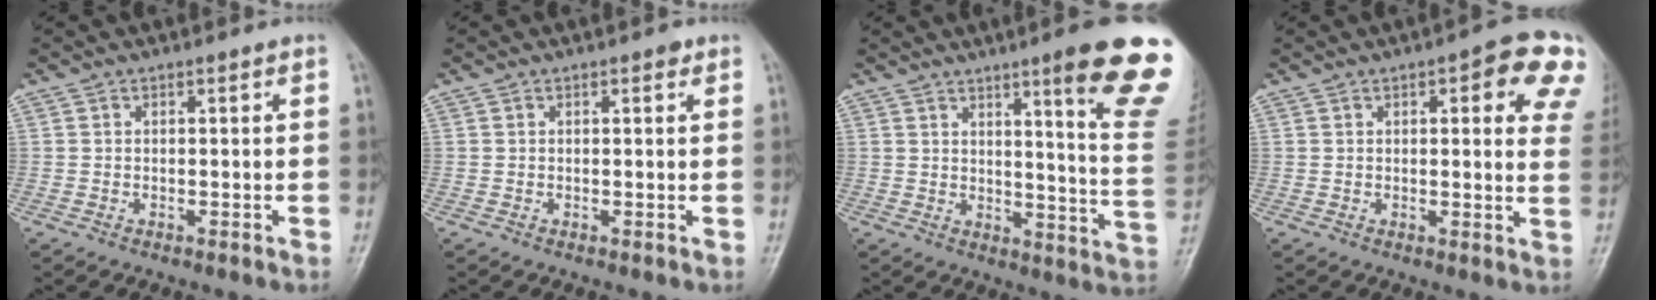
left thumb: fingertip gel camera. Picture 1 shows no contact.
{"total": 0.8, "force": [0.5, 0.4, 0.6], "torque": [-0.007, -0.001, 0.004]}
{"total": 18.5, "force": [11.0, 1.5, 14.7], "torque": [-0.161, -0.064, 0.137]}
{"total": 12.7, "force": [5.2, 4.0, 10.8], "torque": [-0.091, -0.013, 0.050]}